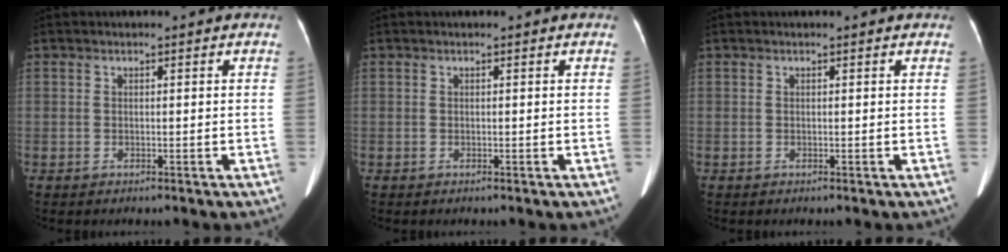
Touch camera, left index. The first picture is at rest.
{"total": 0.0}
{"total": 0.0}